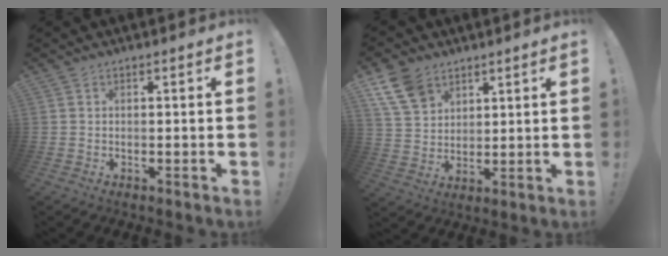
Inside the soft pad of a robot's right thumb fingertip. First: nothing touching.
{"total": 11.9, "force": [7.1, 8.2, 4.9], "torque": [-0.083, -0.031, 0.141]}